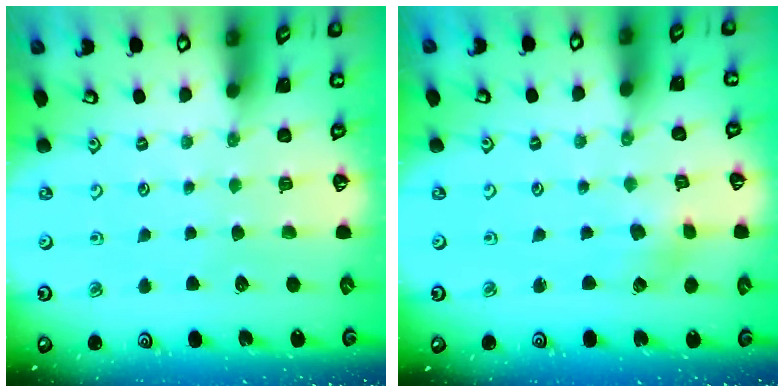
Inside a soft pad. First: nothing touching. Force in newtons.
{"total": 2.3, "press": 2.3, "slide": 0.6}